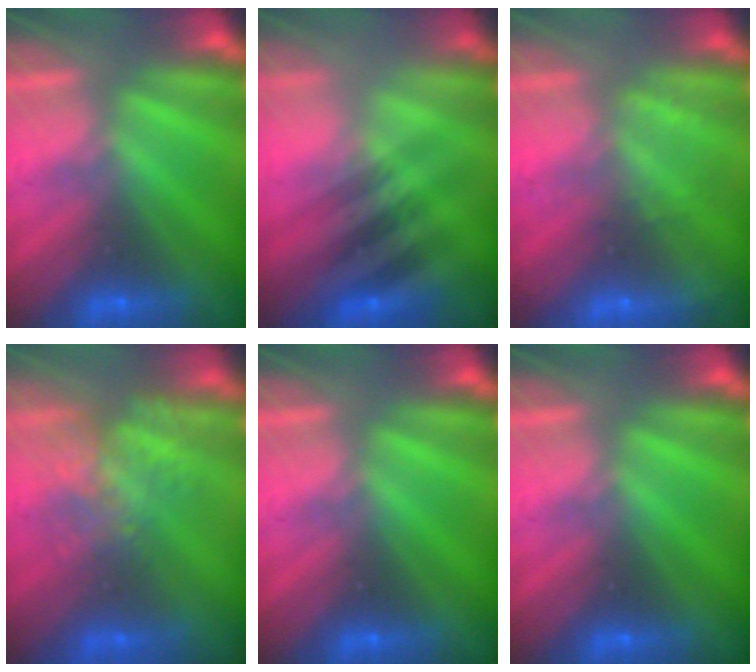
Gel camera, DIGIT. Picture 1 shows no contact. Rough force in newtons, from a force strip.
{"total": 2.3}
{"total": 2.2}
{"total": 7.1}
{"total": 0.0}
{"total": 0.0}